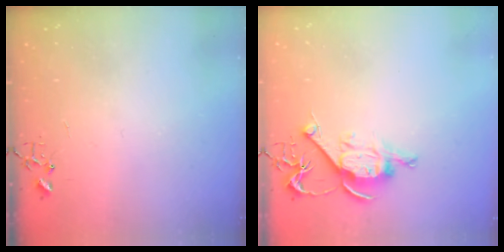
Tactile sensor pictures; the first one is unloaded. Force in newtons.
{"total": 9.6, "press": 9.6, "slide": 0.2}